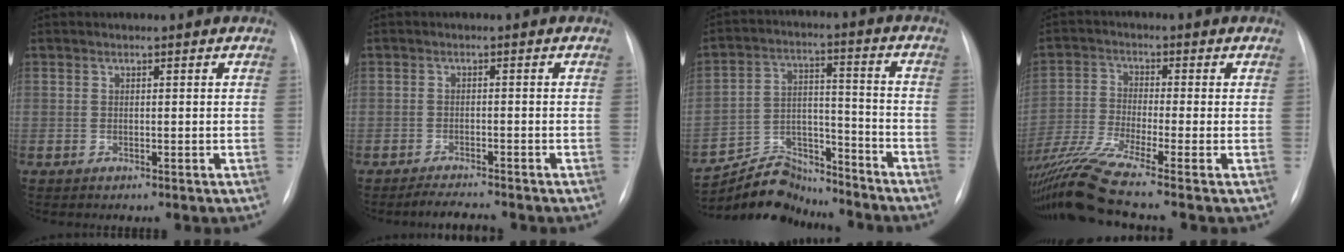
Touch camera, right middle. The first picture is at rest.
{"total": 2.7, "force": [-2.6, 0.0, 0.8], "torque": [-0.021, -0.013, -0.042]}
{"total": 11.1, "force": [-10.7, 2.8, 0.6], "torque": [-0.006, 0.040, -0.188]}
{"total": 10.8, "force": [-8.4, -2.1, 6.5], "torque": [-0.128, -0.022, -0.156]}